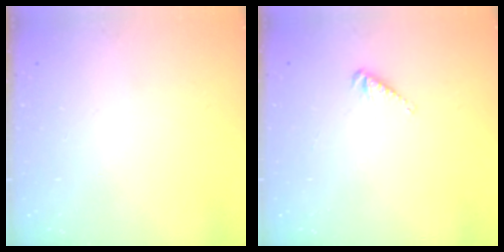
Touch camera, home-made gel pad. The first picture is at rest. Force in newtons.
{"total": 2.6, "press": 2.5, "slide": 0.4}